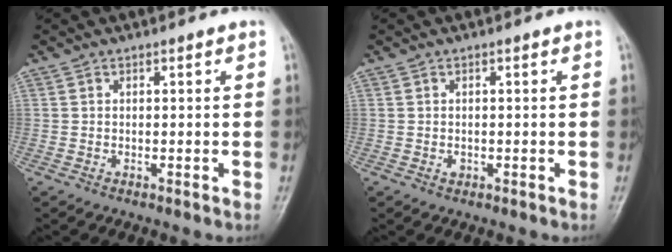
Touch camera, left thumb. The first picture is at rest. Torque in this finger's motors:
{"motor_torque": [-0.02, -0.01, 0.04, 0.00, 0.00]}